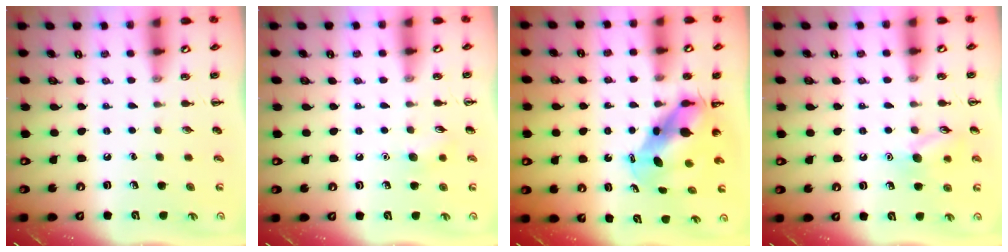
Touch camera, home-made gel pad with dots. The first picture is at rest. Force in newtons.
{"total": 6.3, "press": 6.1, "slide": 1.6}
{"total": 6.9, "press": 6.6, "slide": 2.0}
{"total": 9.6, "press": 9.5, "slide": 1.4}